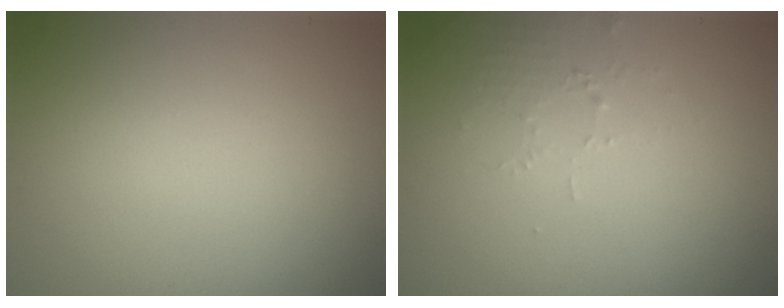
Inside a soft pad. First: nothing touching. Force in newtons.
{"total": 1.5, "press": 1.5, "slide": 0.2}